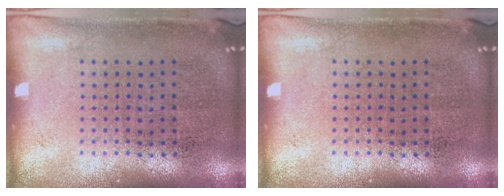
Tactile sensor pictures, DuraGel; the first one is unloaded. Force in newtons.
{"total": 0.0}